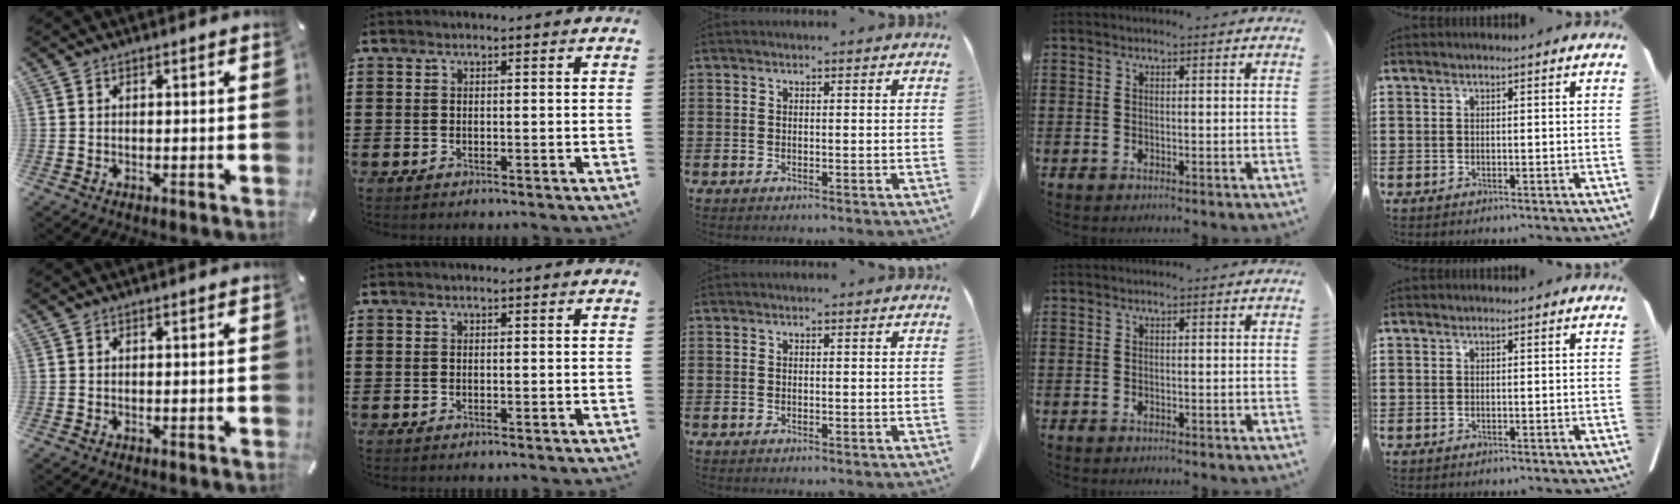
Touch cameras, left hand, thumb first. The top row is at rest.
{}